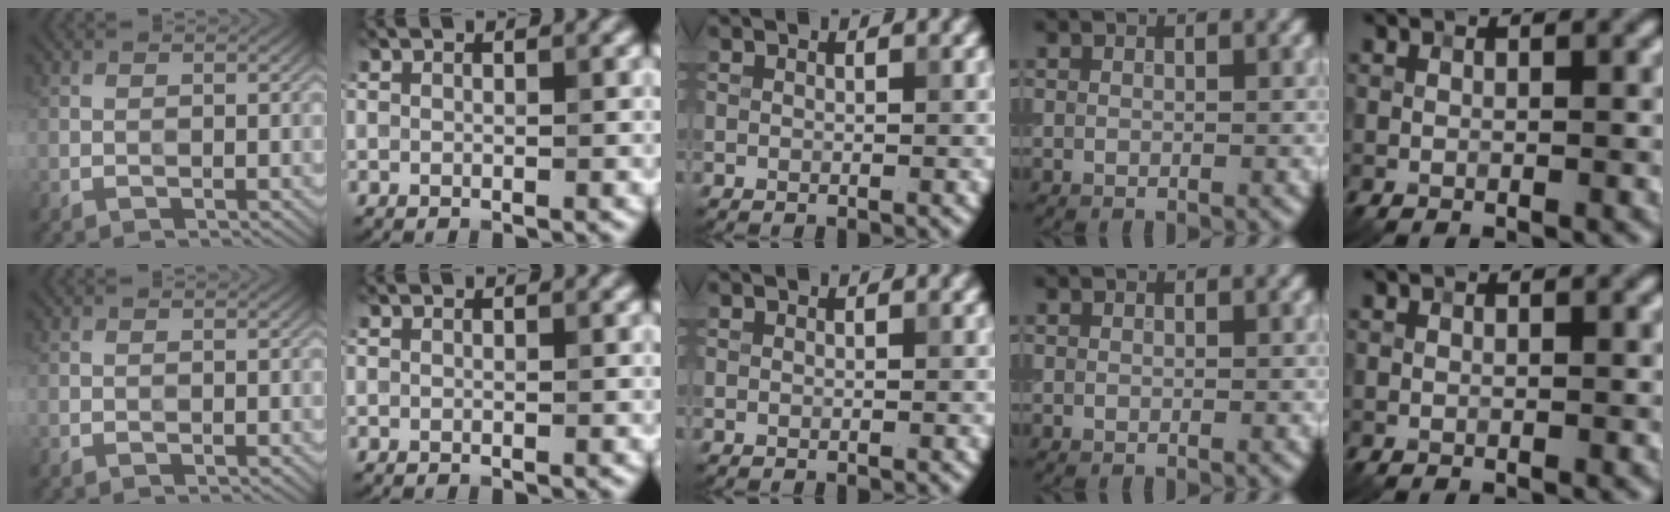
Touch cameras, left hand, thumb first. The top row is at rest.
{}